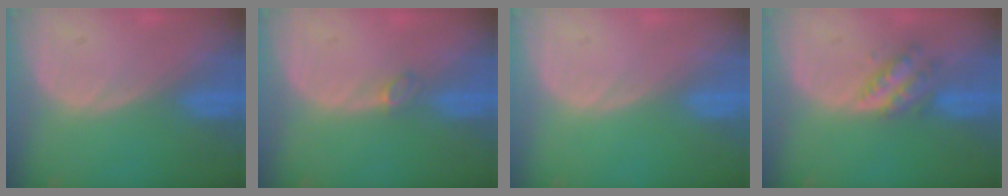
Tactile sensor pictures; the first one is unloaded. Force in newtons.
{"total": 1.4, "press": 1.3, "slide": 0.3}
{"total": 0.0}
{"total": 4.6, "press": 4.6, "slide": 0.3}